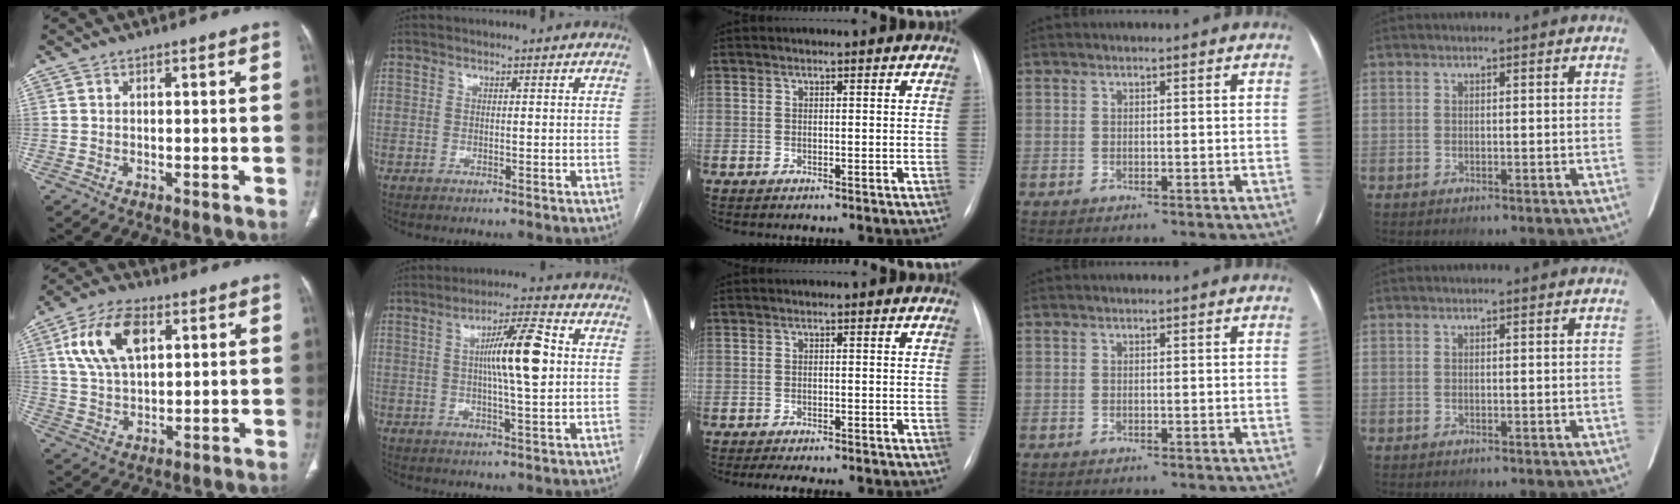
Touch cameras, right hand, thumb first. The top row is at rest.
{"thumb": {"total": 12.8, "force": [4.6, 7.0, 9.7], "torque": [-0.179, -0.002, 0.087]}, "index": {"total": 9.9, "force": [1.2, 0.9, 9.8], "torque": [-0.165, 0.010, 0.020]}, "middle": {"total": 7.2, "force": [-6.2, 1.7, 3.3], "torque": [-0.042, -0.001, -0.079]}}